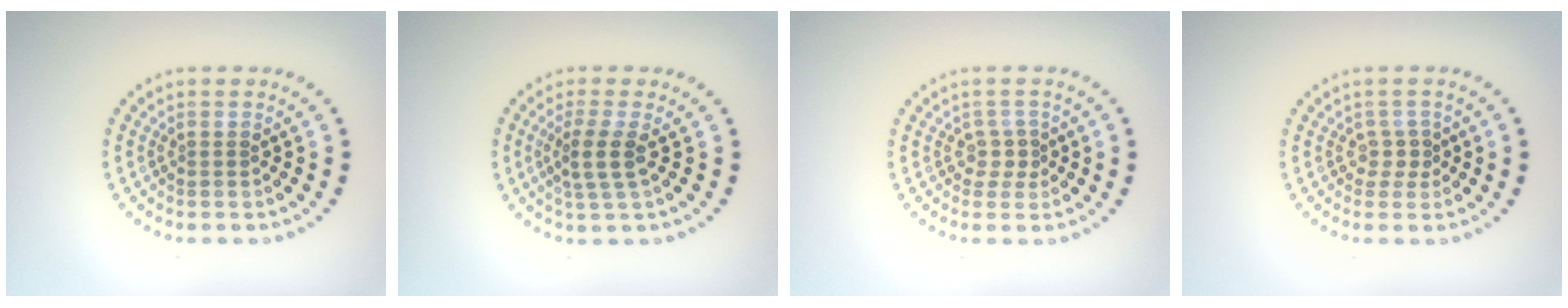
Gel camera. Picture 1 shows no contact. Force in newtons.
{"total": 2.6, "press": 2.1, "slide": 1.4}
{"total": 1.7, "press": 1.2, "slide": 1.2}
{"total": 1.4, "press": 1.0, "slide": 1.0}